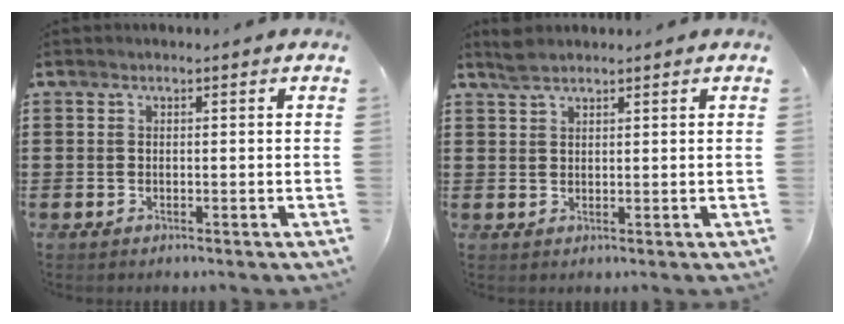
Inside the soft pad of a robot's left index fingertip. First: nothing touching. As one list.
[{"total": 2.4, "force": [2.1, 0.7, 0.8], "torque": [-0.020, 0.002, 0.042]}]